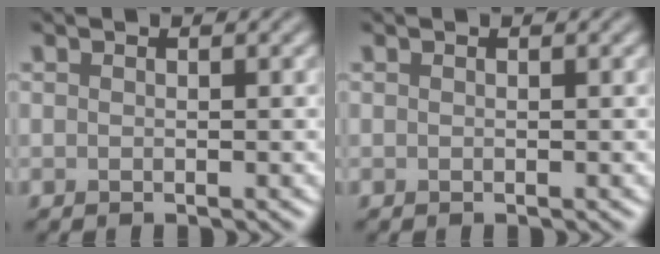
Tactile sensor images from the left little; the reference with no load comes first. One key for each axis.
{"total": 0.0}